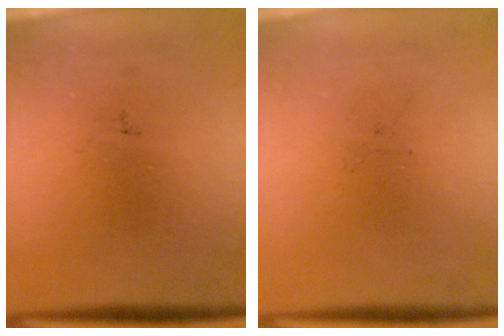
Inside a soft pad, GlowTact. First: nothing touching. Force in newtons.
{"total": 0.0}